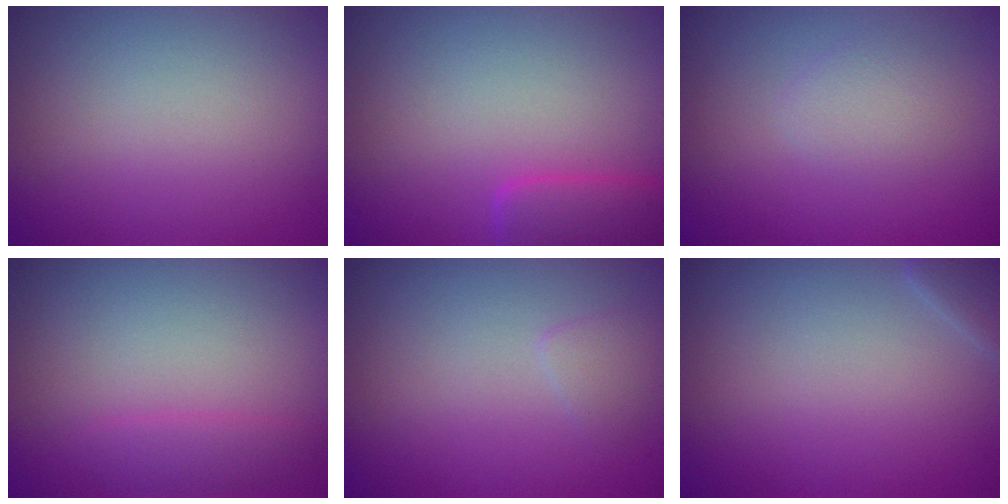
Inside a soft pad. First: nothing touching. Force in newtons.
{"total": 2.9, "press": 2.9, "slide": 0.2}
{"total": 1.4, "press": 1.4, "slide": 0.0}
{"total": 1.3, "press": 1.3, "slide": 0.1}
{"total": 1.0, "press": 1.0, "slide": 0.1}
{"total": 1.7, "press": 1.7, "slide": 0.1}